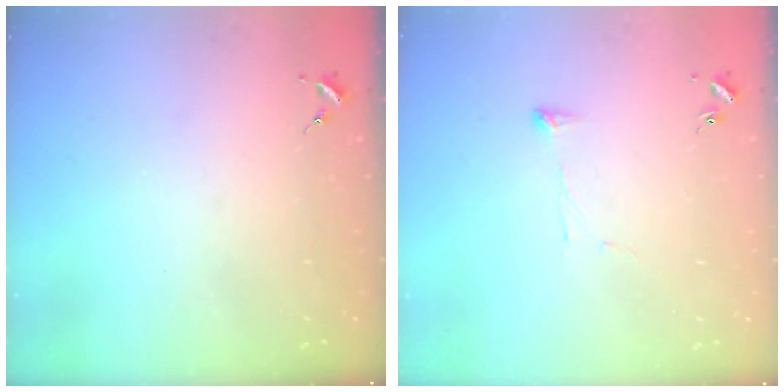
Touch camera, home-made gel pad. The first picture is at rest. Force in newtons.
{"total": 3.8, "press": 3.8, "slide": 0.6}